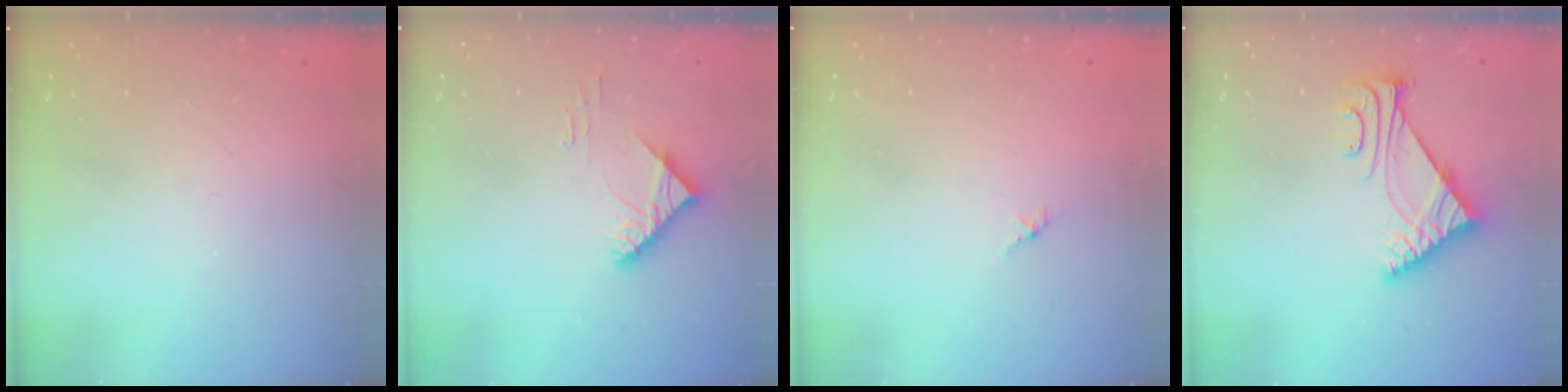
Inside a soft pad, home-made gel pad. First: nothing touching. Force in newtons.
{"total": 5.2, "press": 5.1, "slide": 0.7}
{"total": 1.4, "press": 1.4, "slide": 0.4}
{"total": 6.6, "press": 6.6, "slide": 1.0}